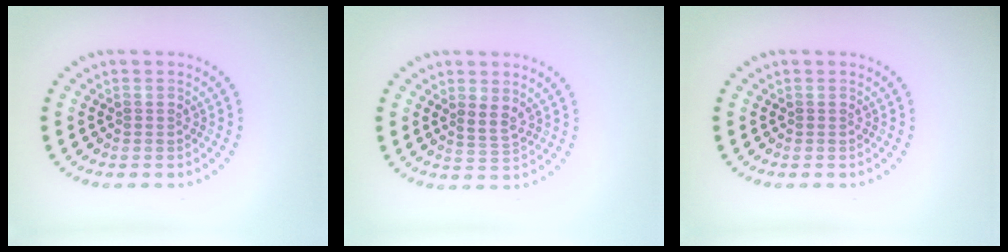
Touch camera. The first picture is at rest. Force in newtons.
{"total": 1.6, "press": 1.3, "slide": 0.9}
{"total": 0.0}